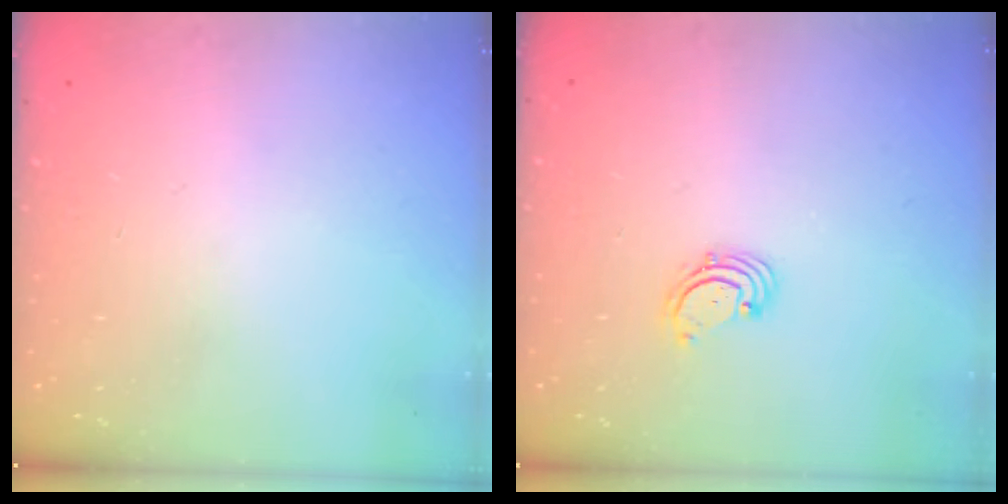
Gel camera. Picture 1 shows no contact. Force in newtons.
{"total": 1.6, "press": 1.6, "slide": 0.2}